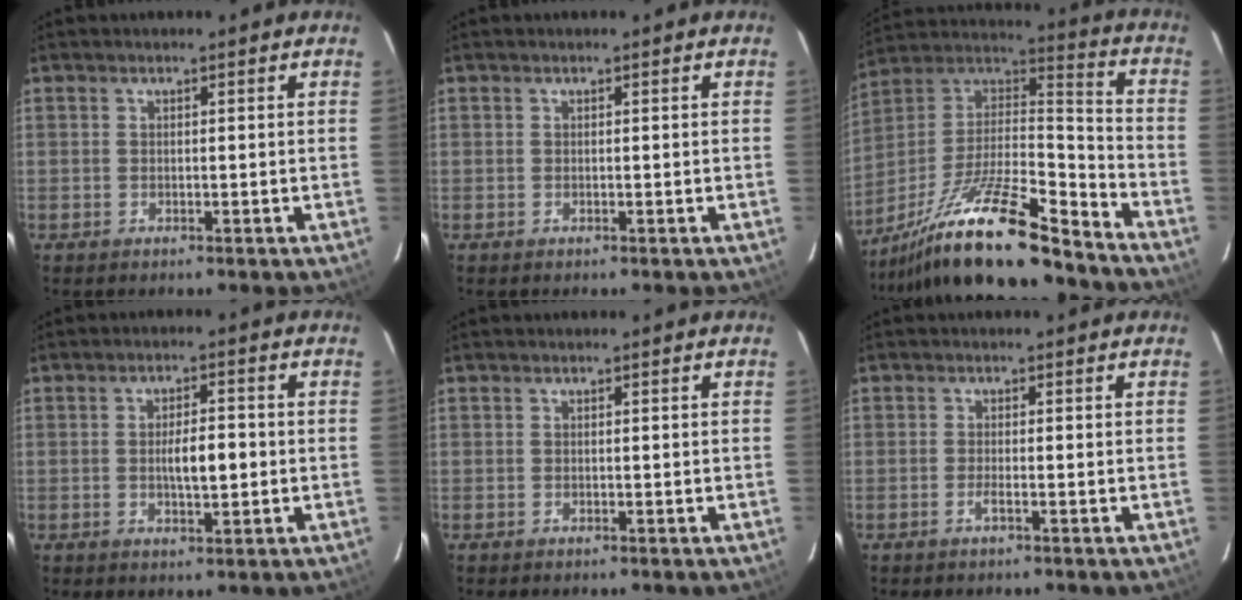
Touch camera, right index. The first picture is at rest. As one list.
[{"total": 0.0}, {"total": 22.3, "force": [-17.3, 3.0, 13.7], "torque": [-0.254, 0.000, -0.311]}, {"total": 5.3, "force": [-0.5, 1.5, 5.1], "torque": [-0.091, 0.004, -0.006]}, {"total": 0.0}, {"total": 1.3, "force": [-0.7, 0.0, 1.1], "torque": [-0.024, 0.000, -0.013]}]